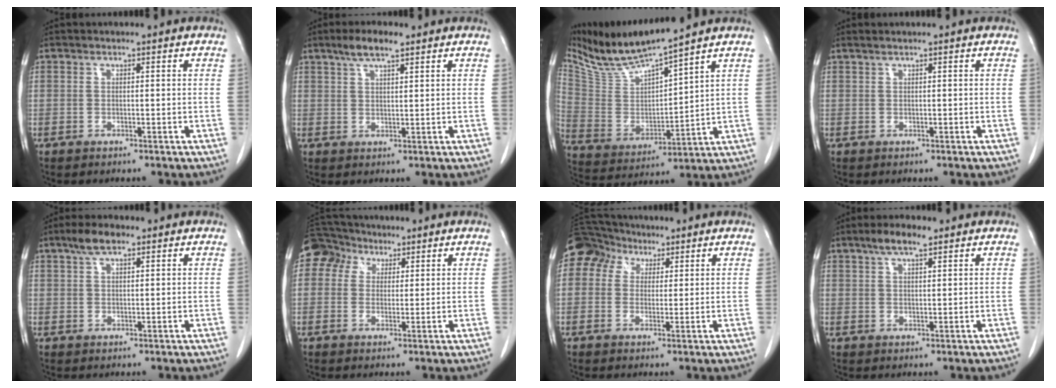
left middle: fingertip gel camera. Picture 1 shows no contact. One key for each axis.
{"total": 4.7, "fx": 3.3, "fy": 1.0, "fz": 3.2, "tx": -0.067, "ty": 0.009, "tz": 0.061}
{"total": 11.8, "fx": 10.9, "fy": -0.7, "fz": 4.6, "tx": -0.100, "ty": -0.012, "tz": 0.219}
{"total": 0.8, "fx": 0.6, "fy": -0.2, "fz": 0.5, "tx": -0.015, "ty": 0.009, "tz": 0.018}
{"total": 3.9, "fx": 2.6, "fy": 1.4, "fz": 2.6, "tx": -0.054, "ty": 0.011, "tz": 0.049}
{"total": 5.9, "fx": 2.9, "fy": 5.0, "fz": 1.1, "tx": -0.022, "ty": 0.031, "tz": 0.055}
{"total": 7.0, "fx": 3.5, "fy": 5.9, "fz": 1.5, "tx": -0.032, "ty": 0.038, "tz": 0.065}
{"total": 4.4, "fx": 3.1, "fy": 1.1, "fz": 3.0, "tx": -0.062, "ty": 0.010, "tz": 0.055}